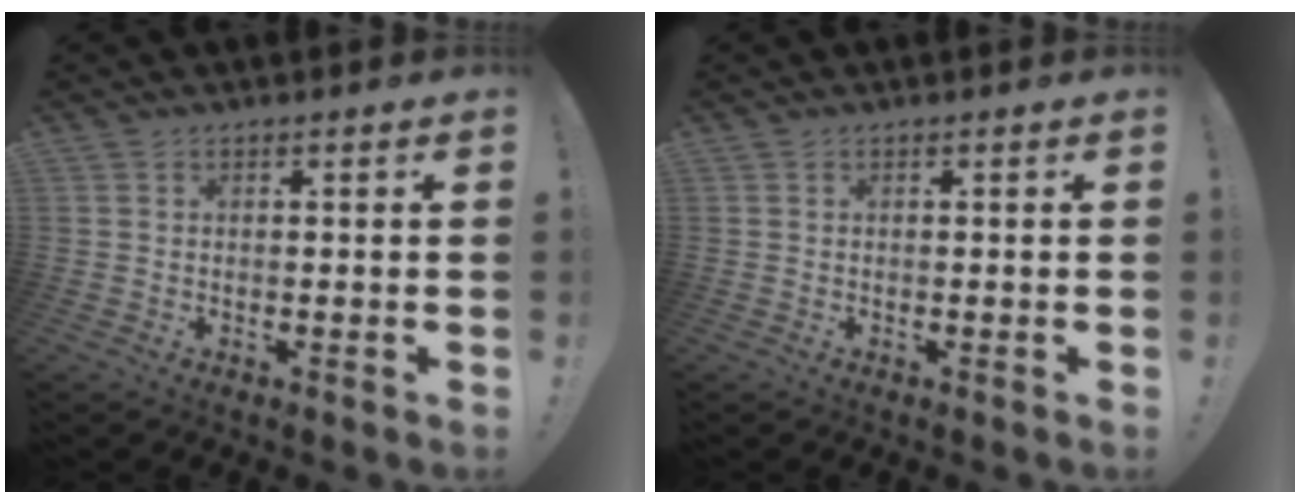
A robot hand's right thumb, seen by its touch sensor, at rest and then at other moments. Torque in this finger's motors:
{"motor_torque": [-0.12, 0.12, 0.00, 0.00, 0.00]}